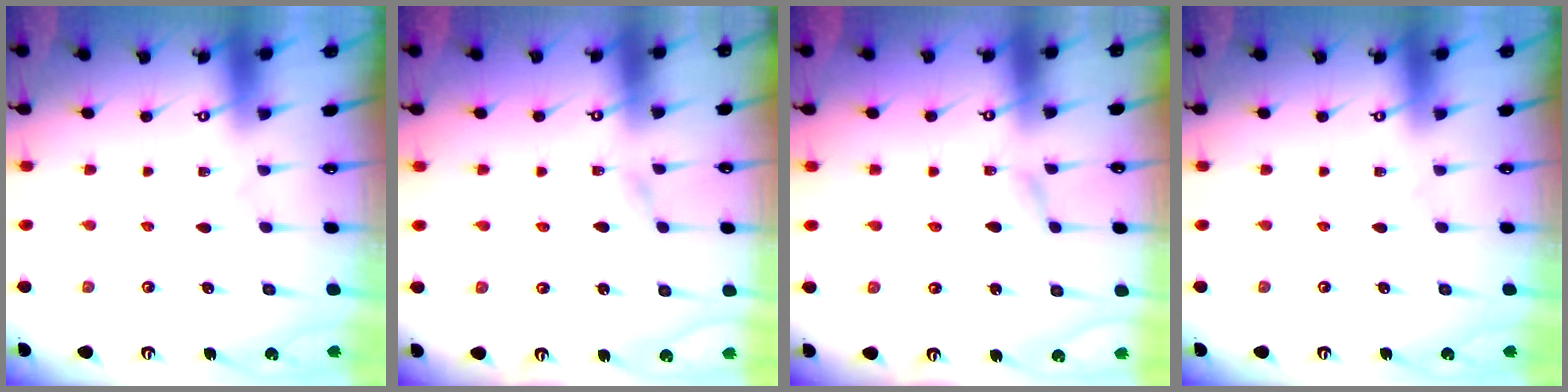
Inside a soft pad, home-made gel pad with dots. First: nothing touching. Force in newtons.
{"total": 2.3, "press": 2.3, "slide": 0.2}
{"total": 2.8, "press": 2.8, "slide": 0.1}
{"total": 0.0}